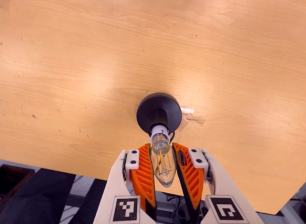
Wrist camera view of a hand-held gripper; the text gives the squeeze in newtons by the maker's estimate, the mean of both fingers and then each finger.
{"total": 12.7, "left": 12.5, "right": 12.9}